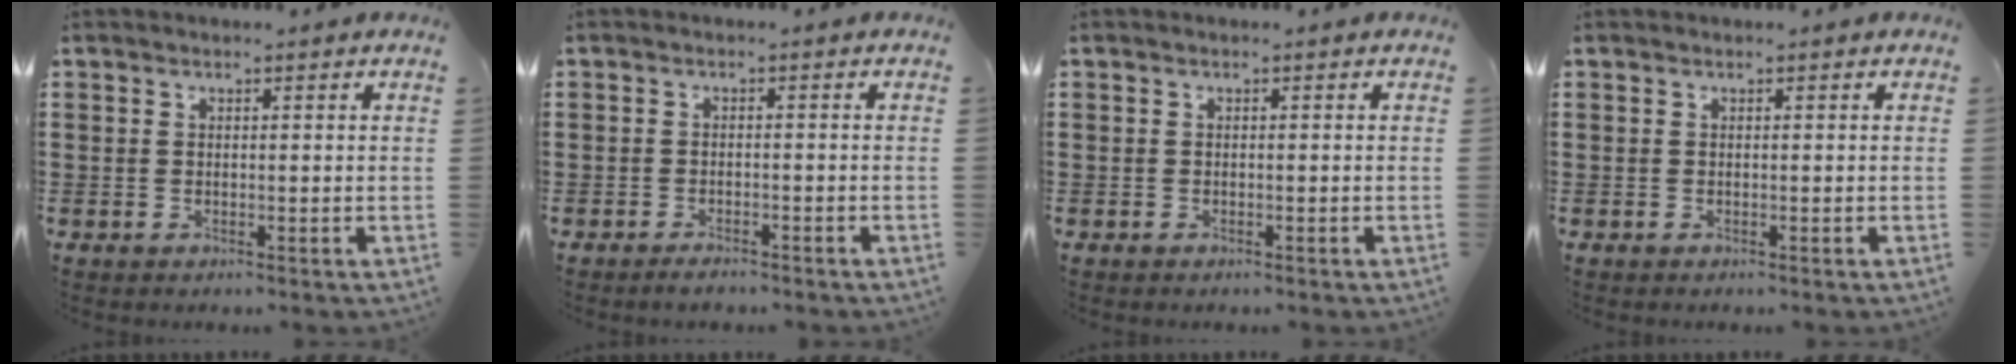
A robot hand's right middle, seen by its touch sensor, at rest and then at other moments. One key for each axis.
{"total": 1.4, "fx": -1.3, "fy": 0.2, "fz": 0.5, "tx": -0.012, "ty": -0.003, "tz": -0.023}
{"total": 0.0}
{"total": 0.0}